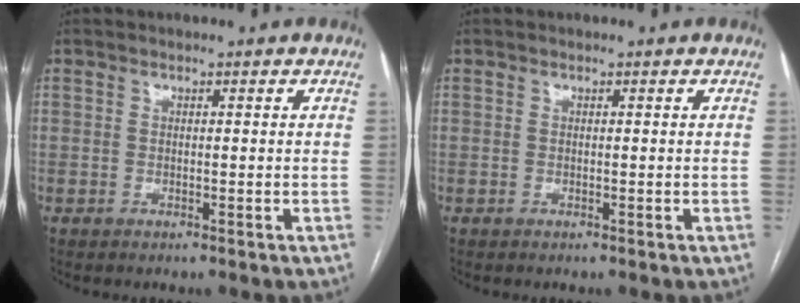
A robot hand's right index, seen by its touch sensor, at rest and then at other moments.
{"total": 0.0}